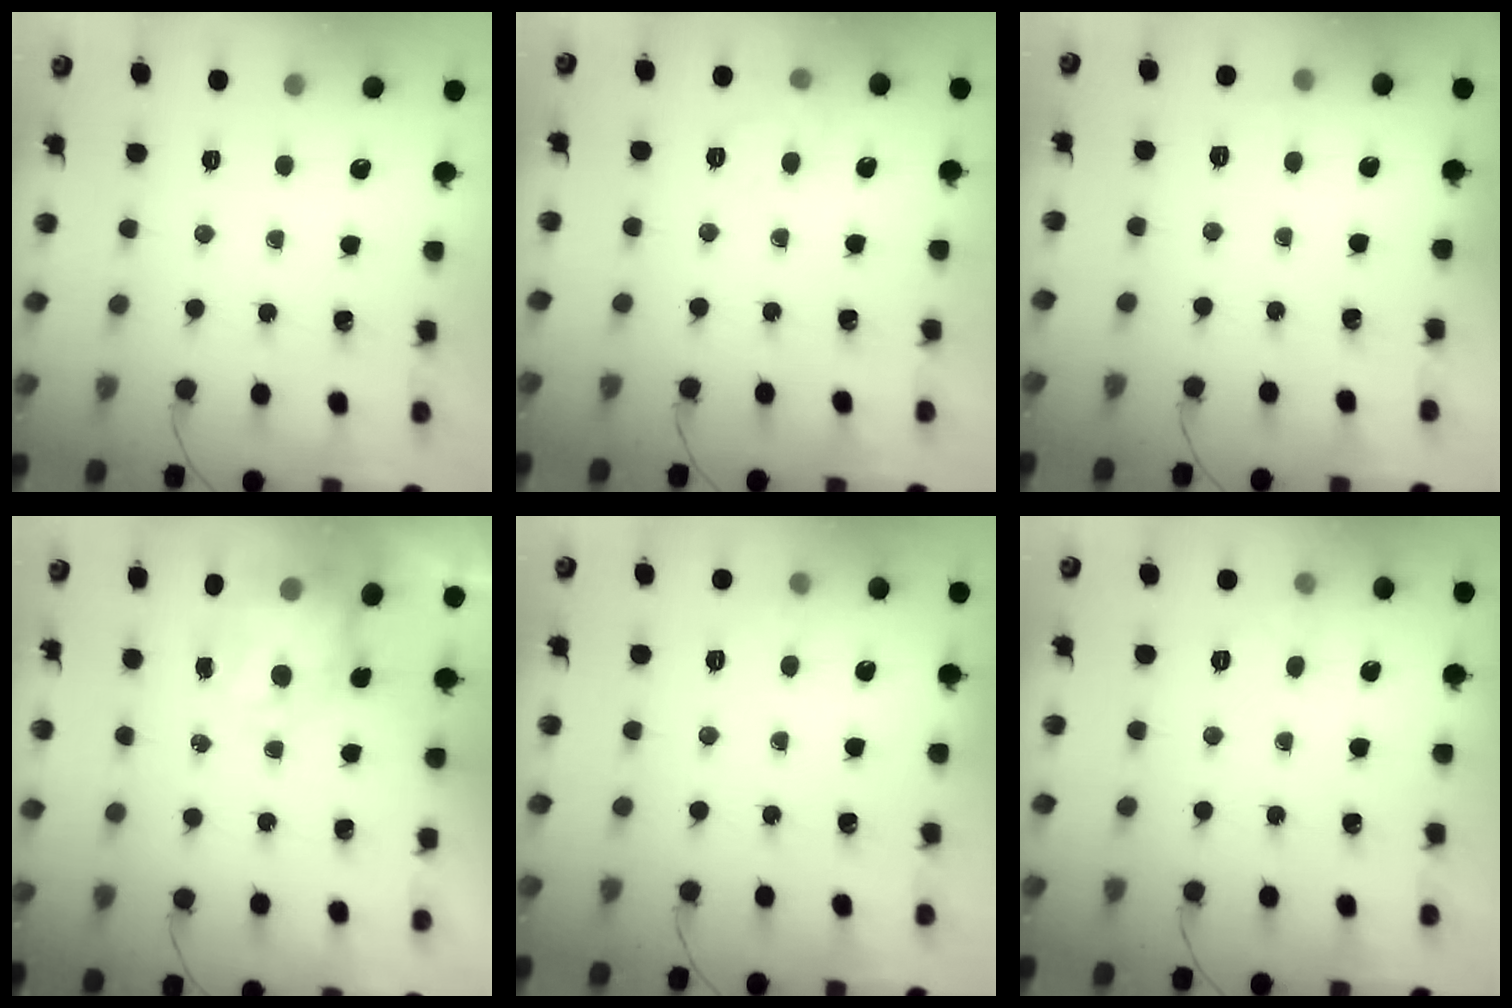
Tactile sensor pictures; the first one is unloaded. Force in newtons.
{"total": 7.1, "press": 7.0, "slide": 1.2}
{"total": 5.6, "press": 5.4, "slide": 1.5}
{"total": 9.4, "press": 9.1, "slide": 2.4}
{"total": 6.9, "press": 6.7, "slide": 1.6}
{"total": 6.0, "press": 5.8, "slide": 1.6}